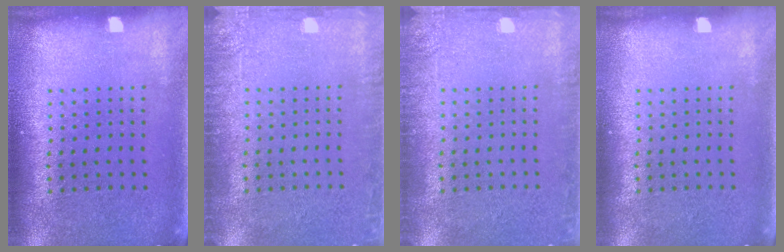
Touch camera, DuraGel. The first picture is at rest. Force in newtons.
{"total": 2.4, "press": 2.3, "slide": 0.3}
{"total": 2.0, "press": 2.0, "slide": 0.3}
{"total": 0.0}